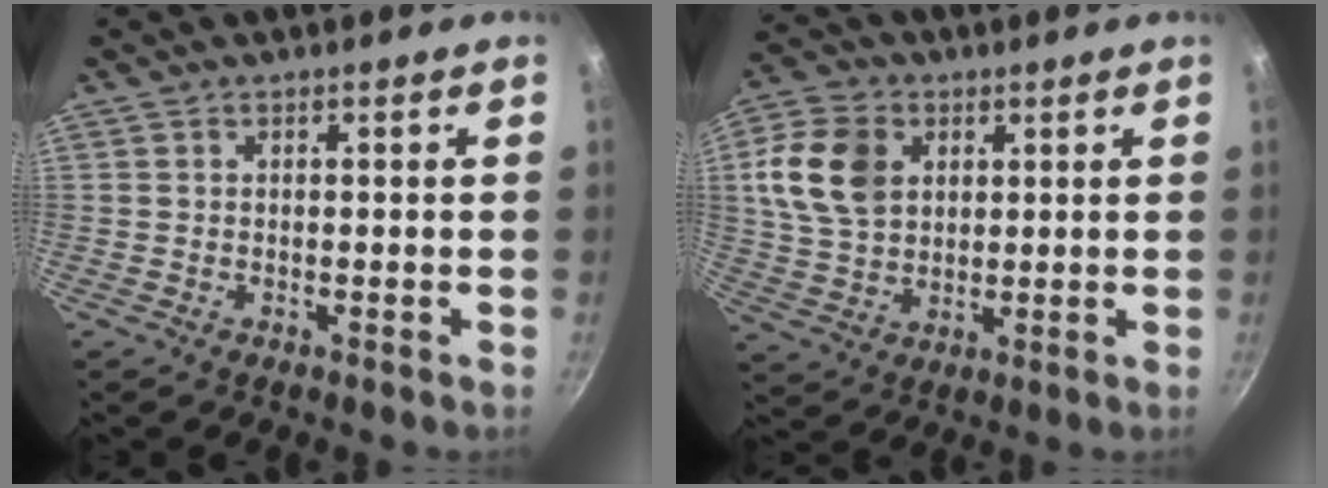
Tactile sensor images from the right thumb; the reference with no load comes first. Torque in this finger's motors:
{"motor_torque": [-0.03, 0.51, 0.43, -0.28, 0.15]}